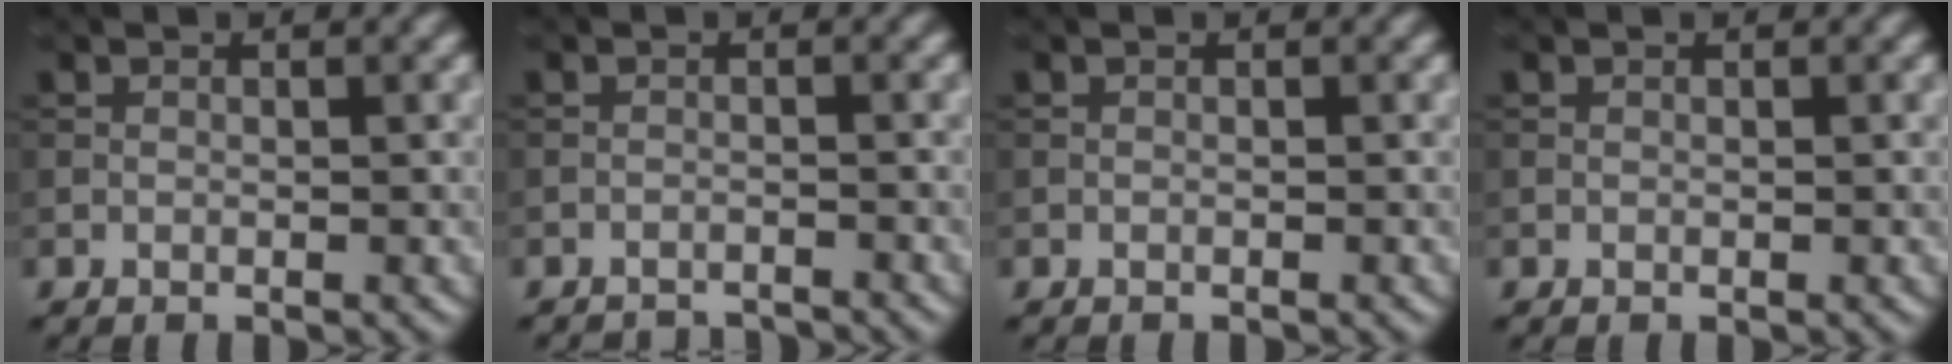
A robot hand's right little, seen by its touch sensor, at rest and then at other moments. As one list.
[{"total": 3.2, "force": [-3.1, 0.3, 0.4], "torque": [-0.010, -0.005, -0.050]}, {"total": 0.6, "force": [-0.6, 0.0, 0.1], "torque": [0.002, -0.001, -0.011]}, {"total": 0.0}]